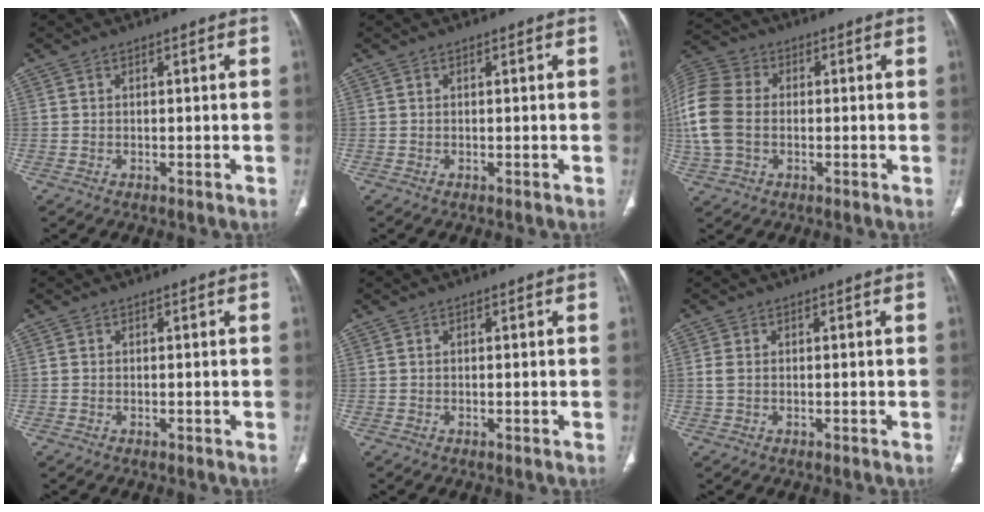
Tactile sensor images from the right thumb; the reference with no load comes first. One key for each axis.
{"total": 0.0}
{"total": 15.0, "fx": -0.5, "fy": 11.0, "fz": 10.2, "tx": -0.249, "ty": 0.018, "tz": -0.011}
{"total": 0.0}
{"total": 0.0}
{"total": 1.5, "fx": 0.0, "fy": 1.0, "fz": 1.1, "tx": -0.035, "ty": 0.001, "tz": -0.002}